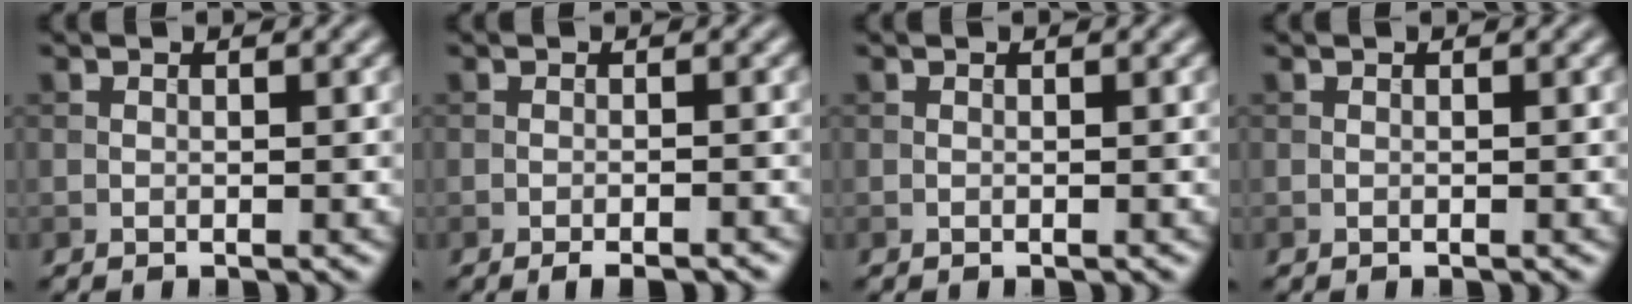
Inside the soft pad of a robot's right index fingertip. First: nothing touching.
{"total": 2.0, "force": [-1.5, 0.3, 1.4], "torque": [-0.019, 0.001, -0.023]}
{"total": 0.0}
{"total": 0.0}